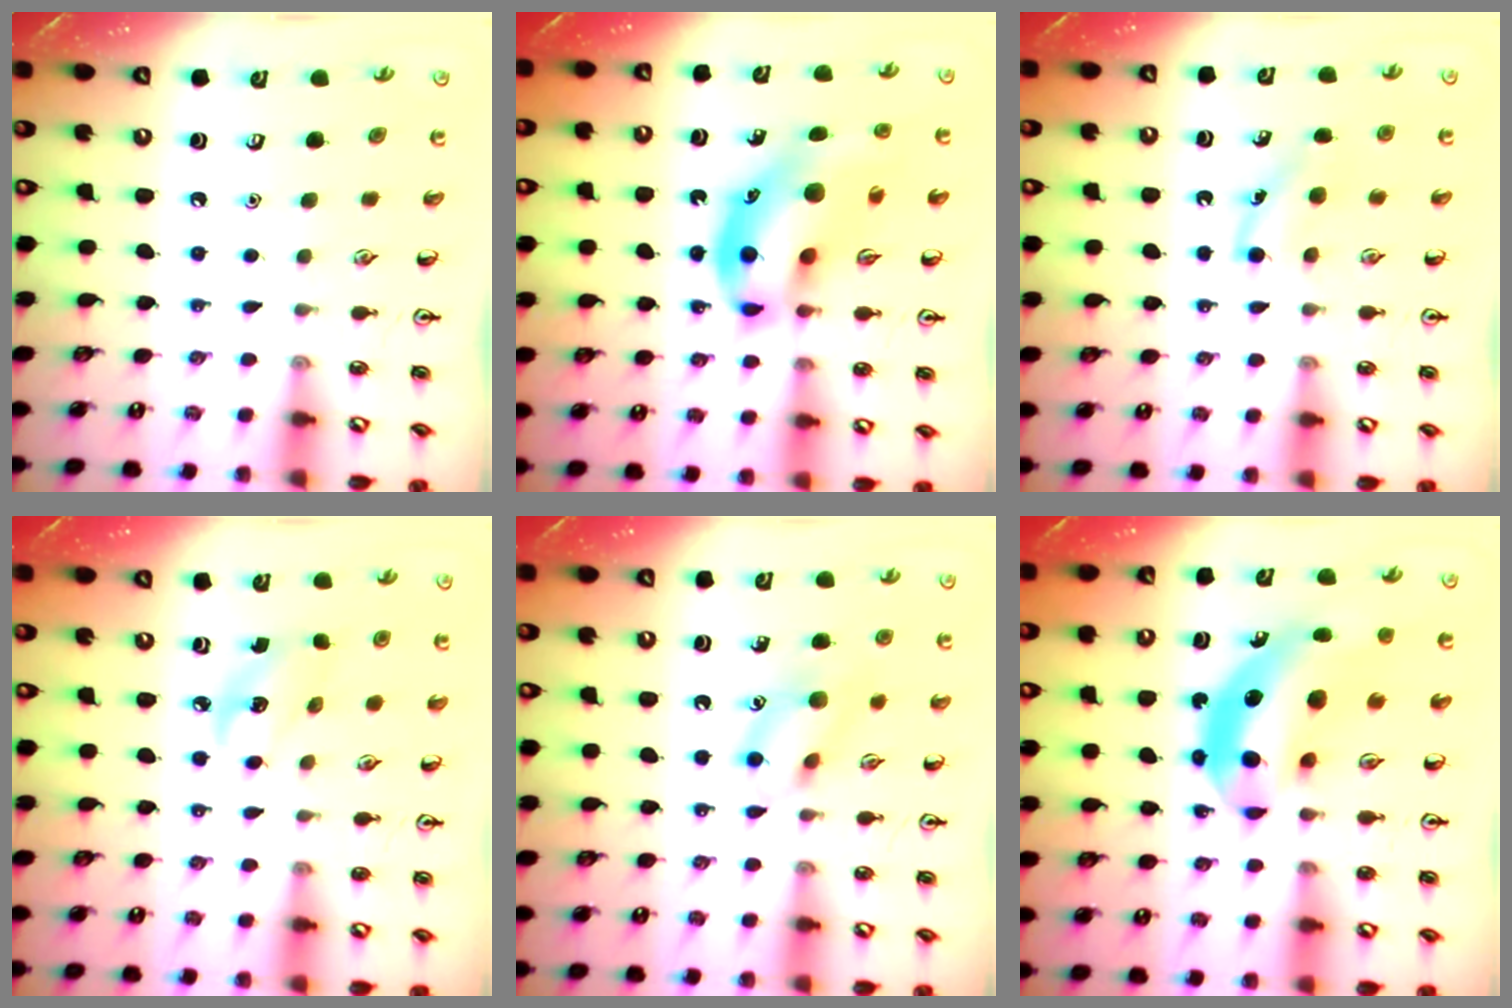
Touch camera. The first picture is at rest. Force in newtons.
{"total": 15.1, "press": 14.4, "slide": 4.3}
{"total": 4.5, "press": 4.3, "slide": 1.6}
{"total": 3.2, "press": 3.1, "slide": 0.8}
{"total": 10.7, "press": 10.7, "slide": 1.0}
{"total": 11.7, "press": 11.0, "slide": 4.0}